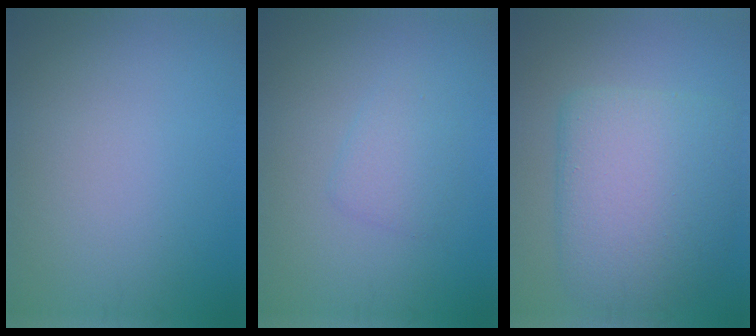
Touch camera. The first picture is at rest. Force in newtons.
{"total": 1.9, "press": 1.9, "slide": 0.0}
{"total": 8.1, "press": 8.1, "slide": 0.8}